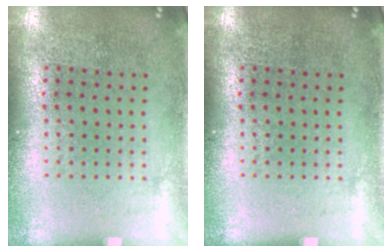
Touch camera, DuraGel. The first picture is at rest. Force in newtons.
{"total": 0.0}